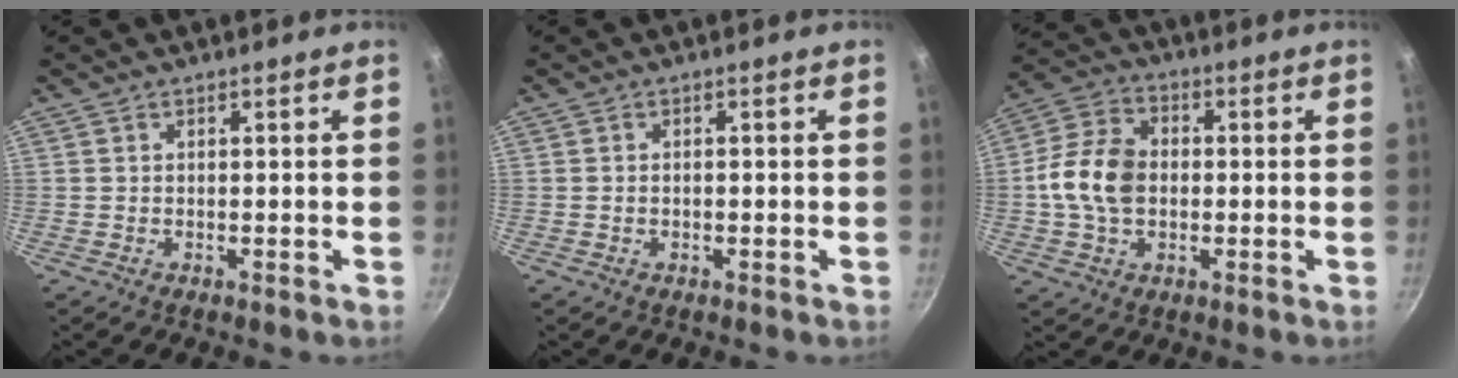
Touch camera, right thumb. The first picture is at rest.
{"total": 0.8, "force": [-0.2, 0.5, 0.6], "torque": [-0.010, 0.004, -0.004]}
{"total": 11.5, "force": [-0.5, 8.3, 8.0], "torque": [-0.140, 0.022, -0.021]}